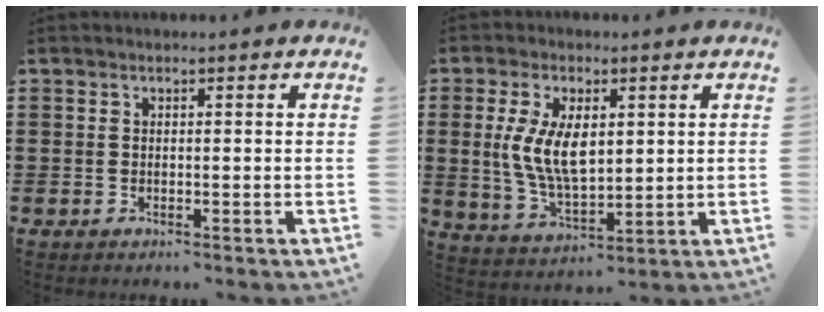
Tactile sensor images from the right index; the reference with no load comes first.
{"total": 8.9, "force": [1.4, 4.6, 7.4], "torque": [-0.160, 0.007, 0.024]}